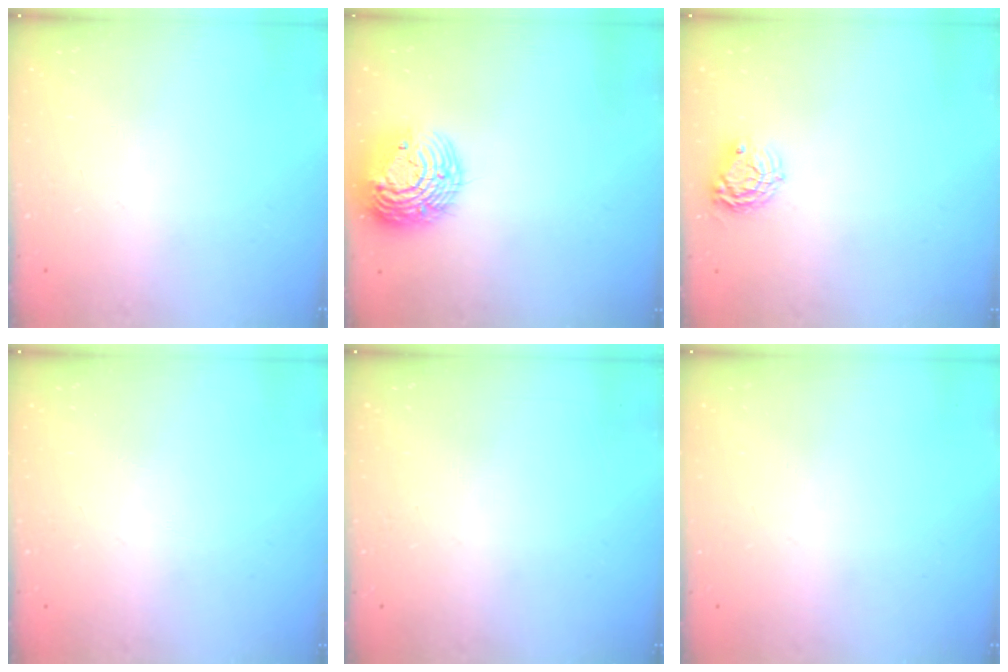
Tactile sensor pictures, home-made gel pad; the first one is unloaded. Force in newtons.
{"total": 16.8, "press": 16.7, "slide": 1.3}
{"total": 7.8, "press": 7.7, "slide": 0.3}
{"total": 0.0}
{"total": 0.0}
{"total": 0.0}